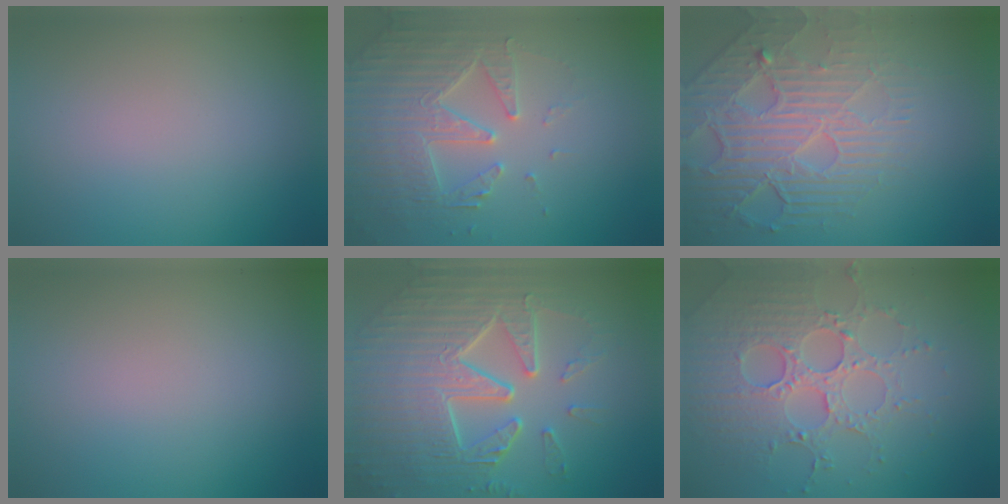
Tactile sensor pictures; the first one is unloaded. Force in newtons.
{"total": 4.7, "press": 4.5, "slide": 1.2}
{"total": 6.6, "press": 5.3, "slide": 4.0}
{"total": 0.0}
{"total": 9.4, "press": 6.3, "slide": 6.9}
{"total": 5.6, "press": 4.8, "slide": 2.9}